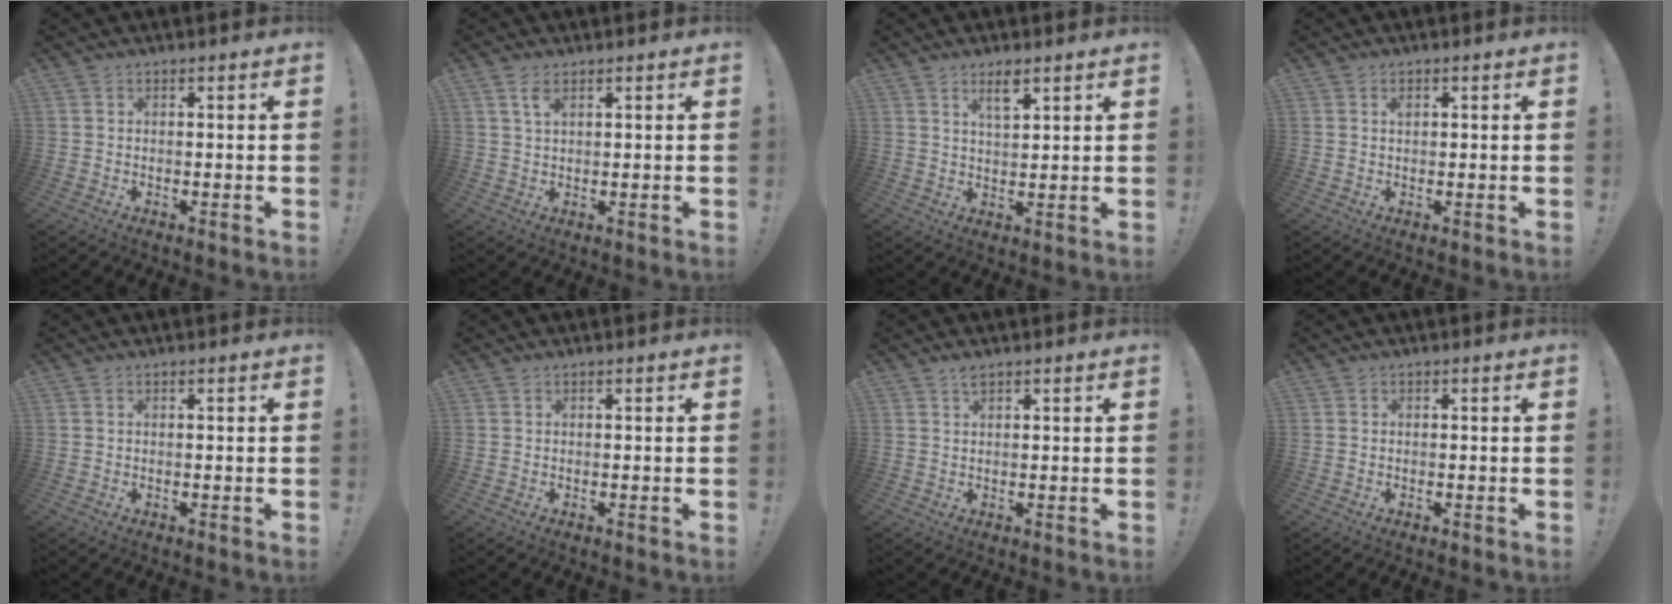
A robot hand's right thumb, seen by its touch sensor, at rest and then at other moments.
{"total": 3.6, "force": [1.9, 1.6, 2.6], "torque": [-0.044, -0.006, 0.033]}
{"total": 5.2, "force": [3.3, 1.6, 3.6], "torque": [-0.058, -0.014, 0.053]}
{"total": 1.0, "force": [0.3, 0.6, 0.8], "torque": [-0.013, 0.001, 0.006]}
{"total": 0.0}
{"total": 0.0}
{"total": 1.8, "force": [1.5, 0.4, 0.9], "torque": [-0.005, -0.007, 0.024]}
{"total": 0.0}